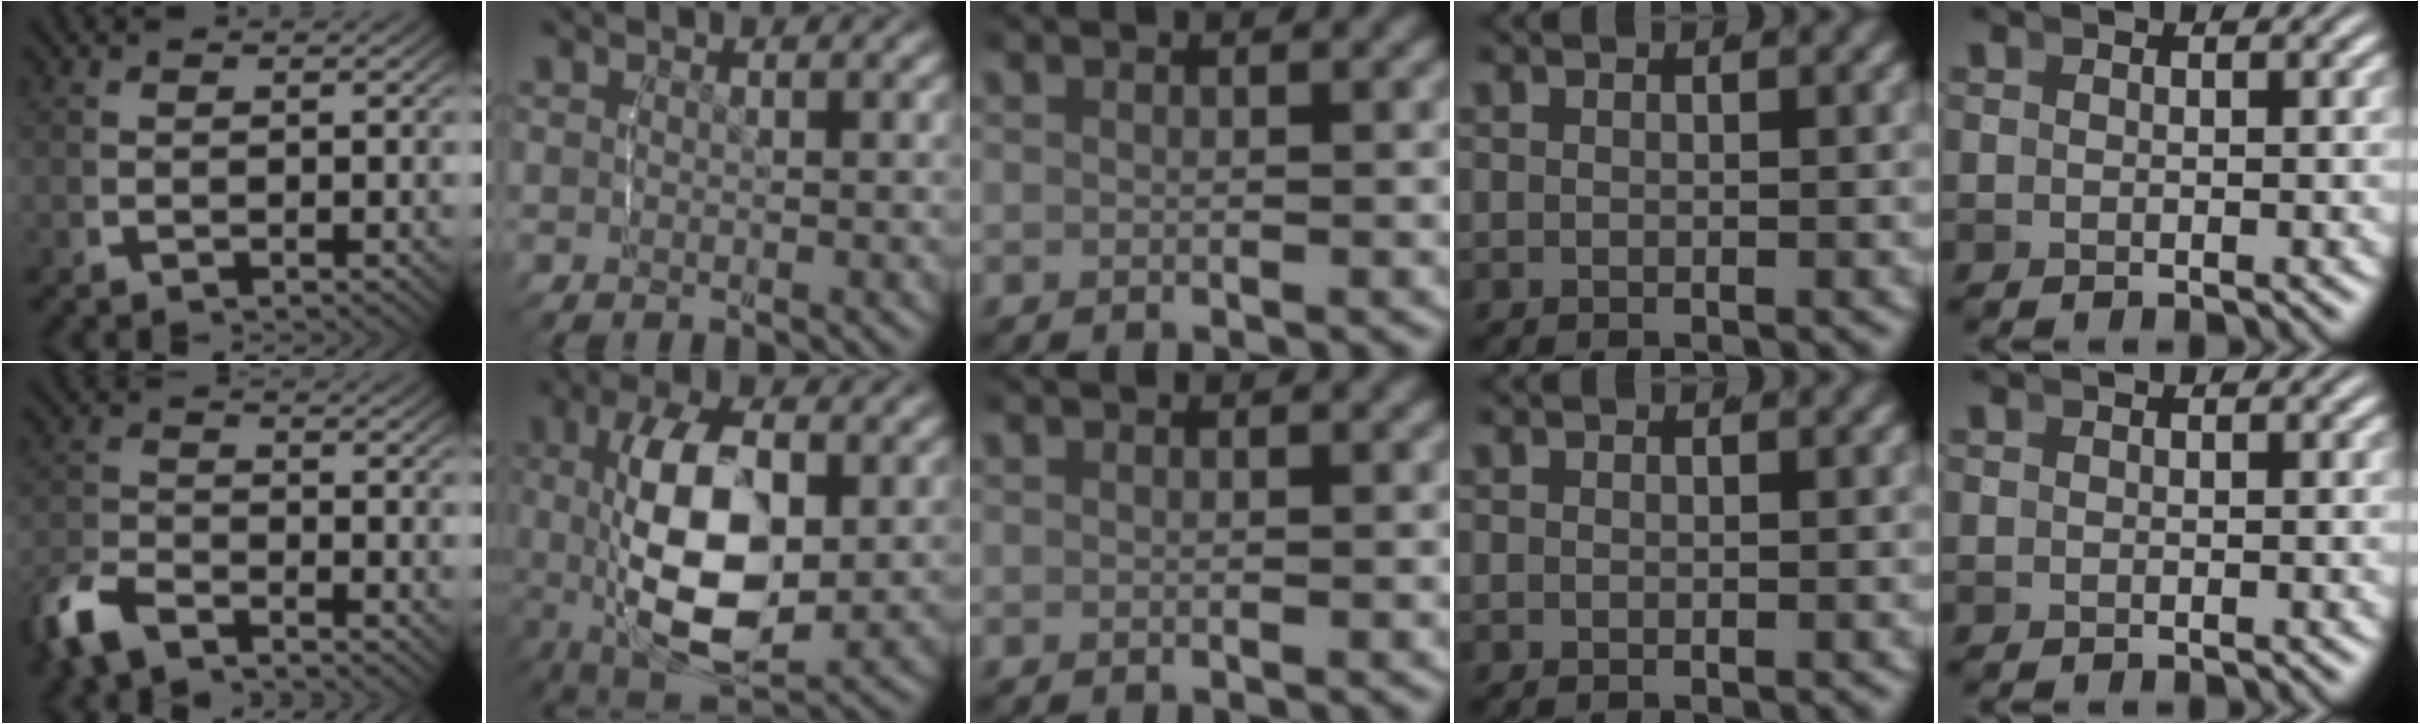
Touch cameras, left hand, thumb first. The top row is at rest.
{"thumb": {"total": 3.8, "force": [-3.2, 1.6, 1.4], "torque": [-0.031, -0.008, -0.060]}, "index": {"total": 9.0, "force": [-2.3, 6.8, 5.5], "torque": [-0.161, -0.034, -0.031]}}